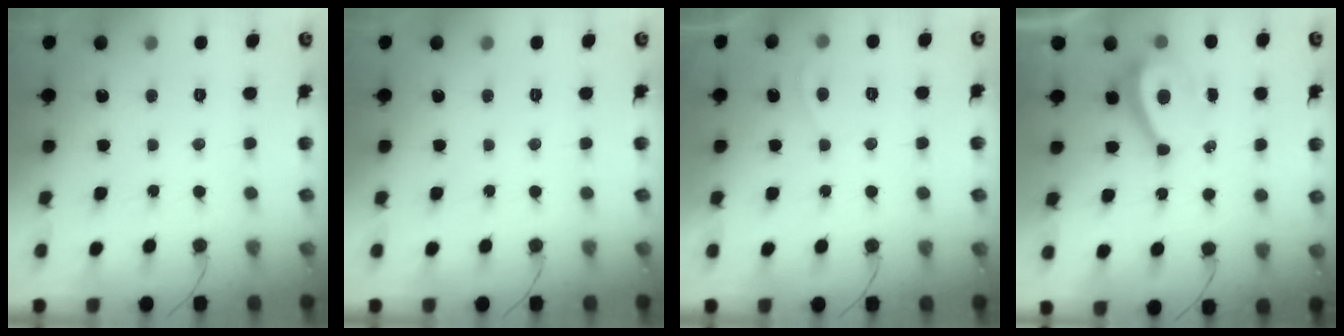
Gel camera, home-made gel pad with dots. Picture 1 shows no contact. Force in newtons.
{"total": 0.0}
{"total": 1.4, "press": 1.2, "slide": 0.6}
{"total": 7.3, "press": 7.3, "slide": 0.7}